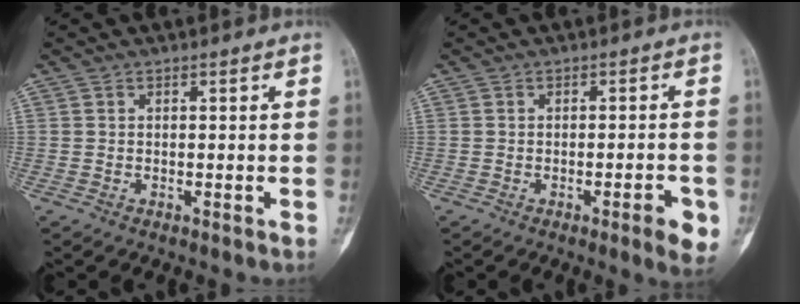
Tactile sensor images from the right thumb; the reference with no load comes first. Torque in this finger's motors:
{"motor_torque": [0.37, 0.63, -0.08, -0.07, -0.01]}